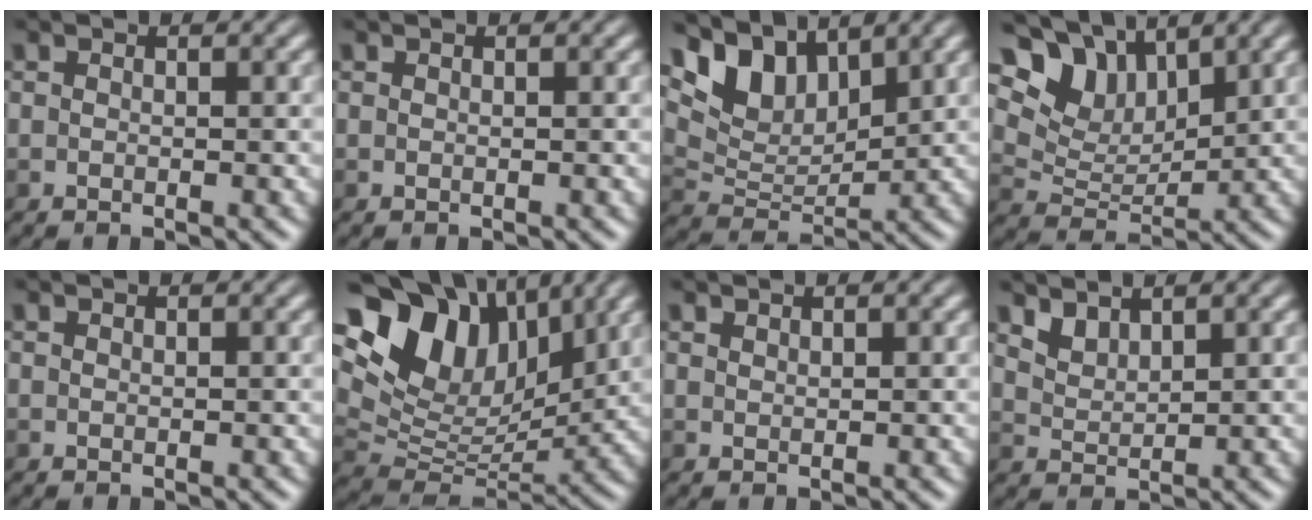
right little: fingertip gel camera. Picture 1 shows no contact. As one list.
[{"total": 0.0}, {"total": 6.7, "force": [4.6, 3.2, 3.6], "torque": [-0.071, 0.000, 0.087]}, {"total": 7.8, "force": [5.4, 4.1, 3.9], "torque": [-0.081, 0.003, 0.096]}, {"total": 0.0}, {"total": 12.5, "force": [6.3, 7.6, 7.7], "torque": [-0.150, 0.032, 0.113]}, {"total": 0.6, "force": [0.6, 0.2, 0.0], "torque": [0.000, 0.002, 0.012]}, {"total": 1.8, "force": [1.7, 0.5, 0.4], "torque": [-0.016, -0.008, 0.045]}]